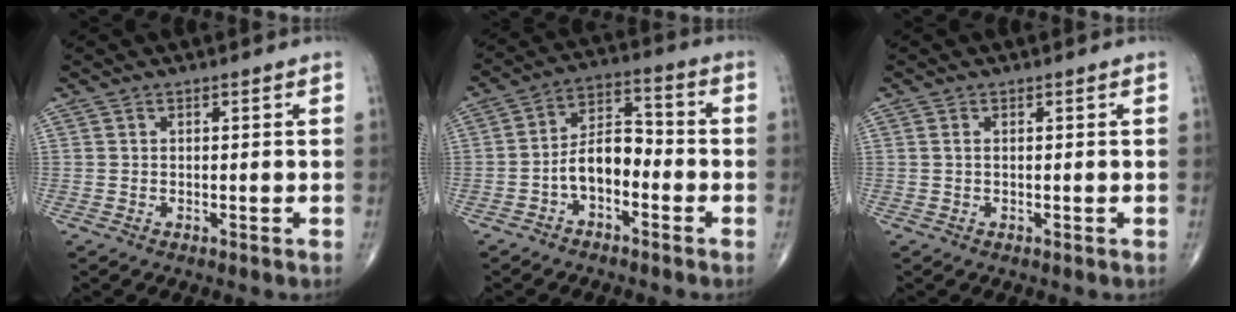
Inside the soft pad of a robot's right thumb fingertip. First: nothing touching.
{"total": 8.1, "force": [-2.9, 4.6, 5.9], "torque": [-0.089, 0.043, -0.061]}
{"total": 0.6, "force": [0.1, 0.2, 0.5], "torque": [-0.015, 0.003, 0.002]}